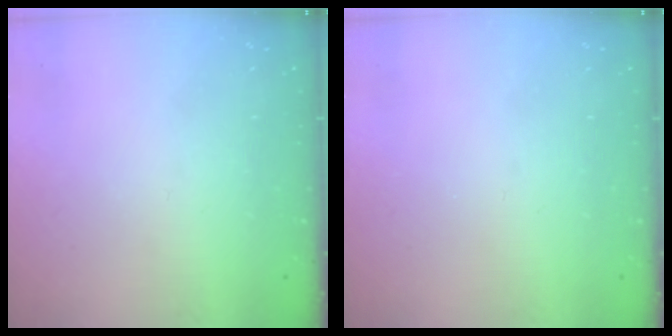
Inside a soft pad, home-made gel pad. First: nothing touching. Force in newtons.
{"total": 0.0}